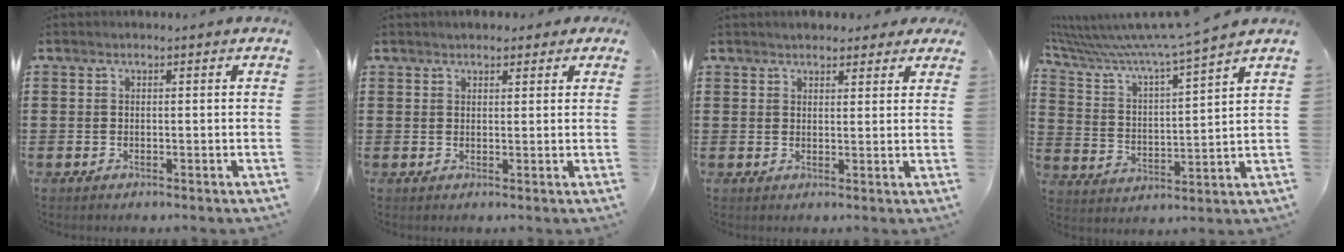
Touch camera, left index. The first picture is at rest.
{"total": 1.8, "force": [1.6, 0.8, 0.5], "torque": [-0.006, 0.004, 0.028]}
{"total": 2.7, "force": [2.5, 1.0, 0.5], "torque": [-0.009, -0.001, 0.044]}
{"total": 6.7, "force": [6.1, -0.9, 2.6], "torque": [-0.079, -0.047, 0.096]}